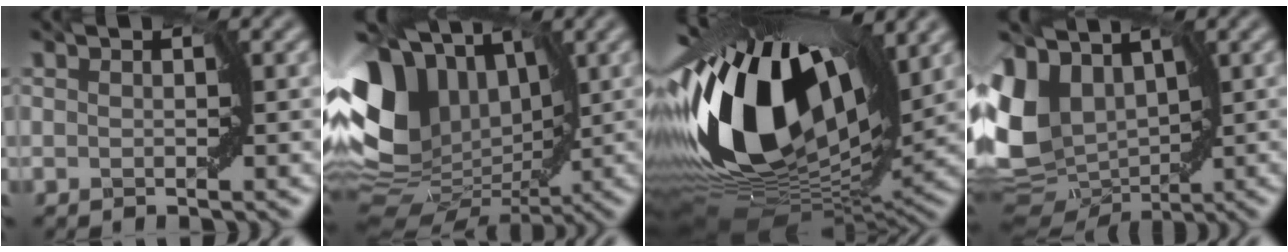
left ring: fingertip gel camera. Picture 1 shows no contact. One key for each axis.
{"total": 10.9, "fx": 1.9, "fy": 8.0, "fz": 7.2, "tx": -0.165, "ty": 0.004, "tz": 0.041}
{"total": 15.6, "fx": 3.0, "fy": 8.4, "fz": 12.8, "tx": -0.272, "ty": 0.013, "tz": 0.049}
{"total": 10.2, "fx": 2.1, "fy": 7.7, "fz": 6.4, "tx": -0.165, "ty": -0.010, "tz": 0.075}